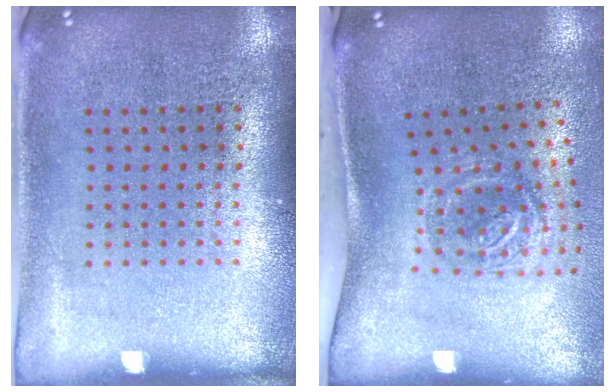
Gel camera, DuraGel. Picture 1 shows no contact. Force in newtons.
{"total": 1.9, "press": 1.2, "slide": 1.5}